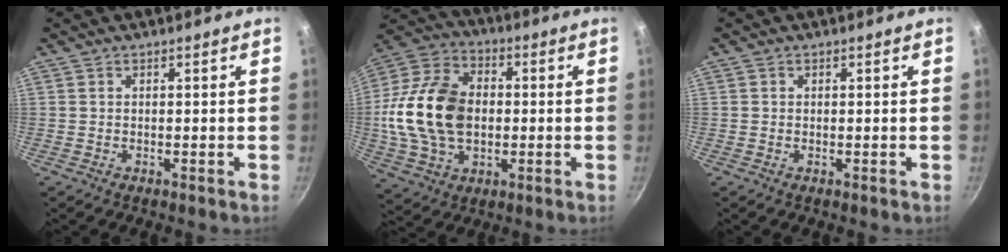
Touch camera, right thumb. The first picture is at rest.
{"total": 20.5, "force": [-0.2, 14.2, 14.8], "torque": [-0.267, 0.024, -0.006]}
{"total": 0.0}